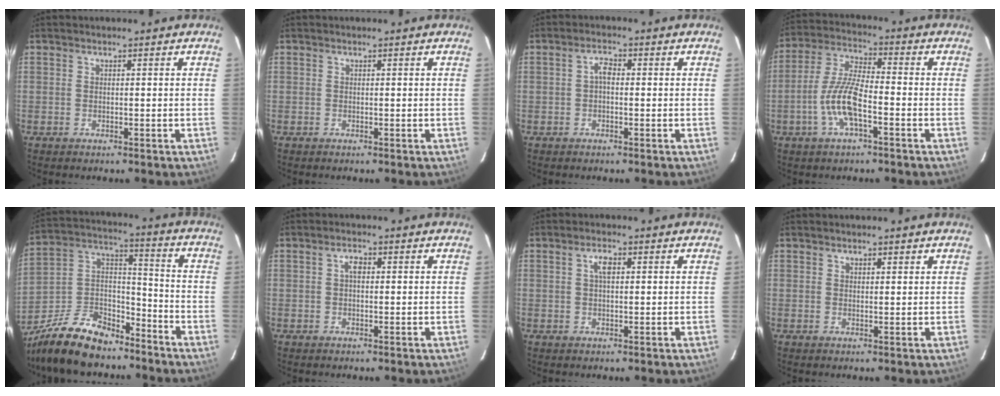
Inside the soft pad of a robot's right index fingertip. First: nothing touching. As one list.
[{"total": 0.0}, {"total": 2.0, "force": [-0.2, 1.1, 1.7], "torque": [-0.034, 0.010, -0.005]}, {"total": 9.7, "force": [-3.8, 2.5, 8.6], "torque": [-0.183, 0.003, -0.073]}, {"total": 18.7, "force": [-13.5, 9.0, 9.4], "torque": [-0.213, 0.026, -0.232]}, {"total": 1.9, "force": [0.3, 1.0, 1.5], "torque": [-0.028, 0.007, 0.004]}, {"total": 2.5, "force": [0.7, 1.1, 2.2], "torque": [-0.042, 0.007, 0.013]}, {"total": 1.6, "force": [1.2, 0.7, 0.8], "torque": [-0.009, 0.004, 0.018]}]